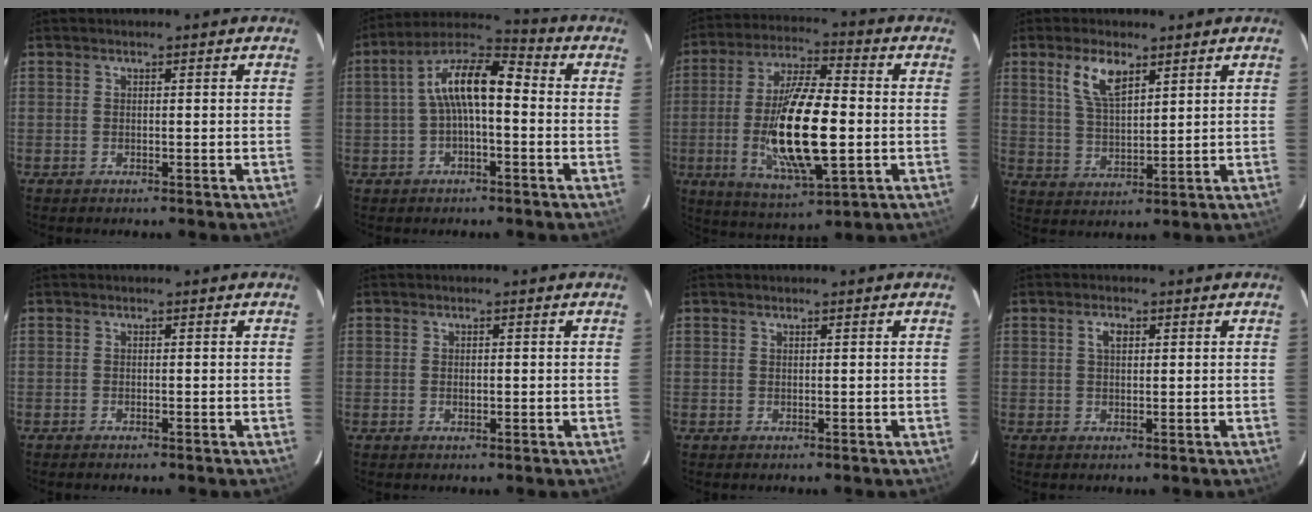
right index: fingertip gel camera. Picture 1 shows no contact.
{"total": 10.7, "force": [-0.2, 3.8, 9.9], "torque": [-0.191, 0.029, -0.009]}
{"total": 18.1, "force": [-2.6, 5.0, 17.2], "torque": [-0.335, -0.012, -0.044]}
{"total": 7.5, "force": [4.2, 3.2, 5.3], "torque": [-0.104, 0.007, 0.085]}
{"total": 0.5, "force": [-0.5, 0.1, 0.2], "torque": [-0.003, -0.001, -0.010]}
{"total": 1.0, "force": [0.0, 0.7, 0.7], "torque": [-0.012, 0.002, 0.001]}
{"total": 0.0}
{"total": 2.3, "force": [0.8, 1.3, 1.7], "torque": [-0.031, 0.007, 0.013]}